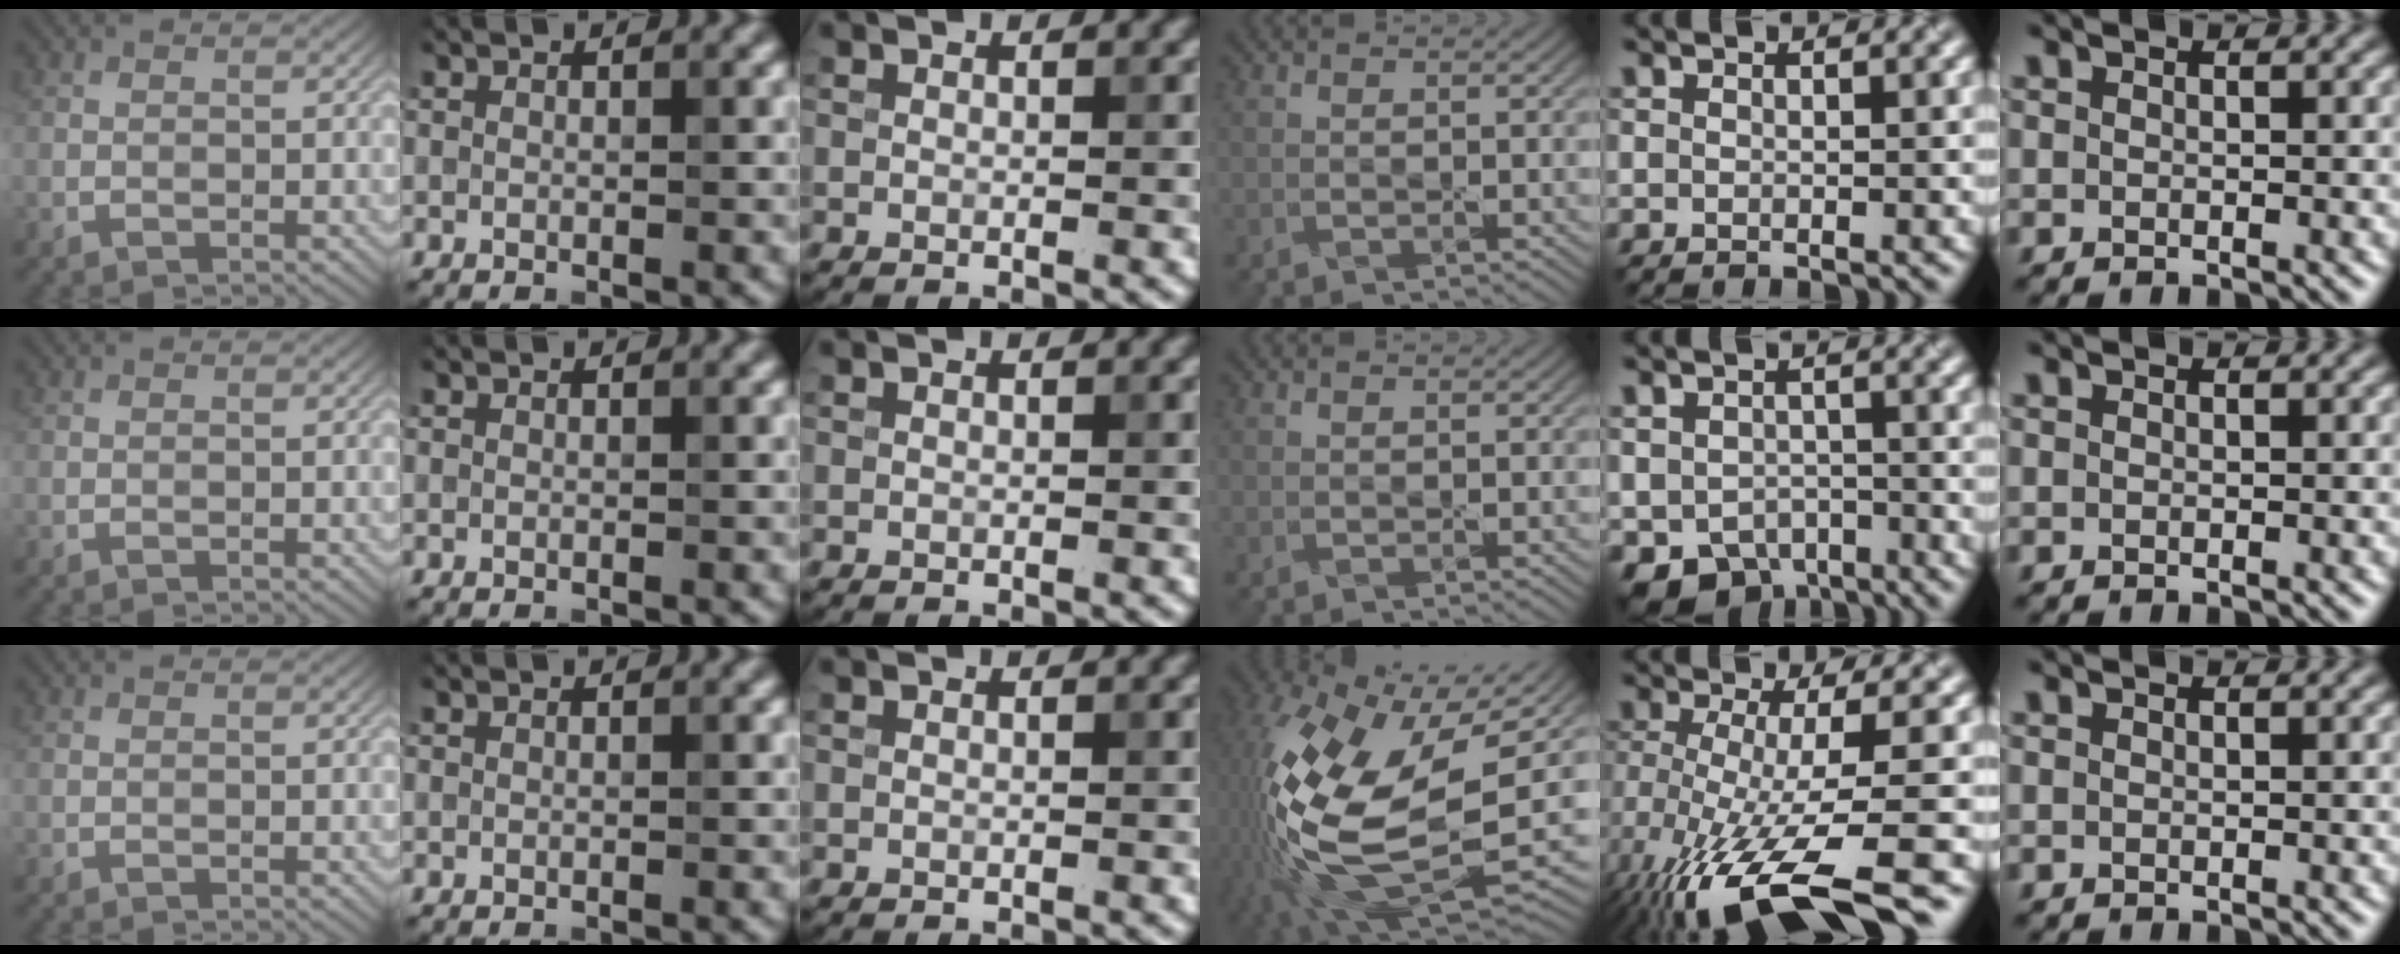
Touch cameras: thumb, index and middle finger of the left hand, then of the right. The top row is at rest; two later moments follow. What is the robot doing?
{"motion": "peel", "object": "aluminum foil"}